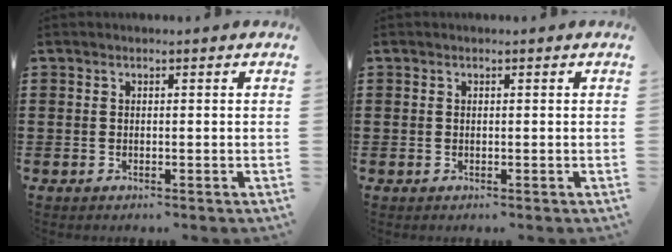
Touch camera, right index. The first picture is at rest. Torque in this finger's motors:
{"motor_torque": [0.29, 0.39, -0.01, -0.01]}